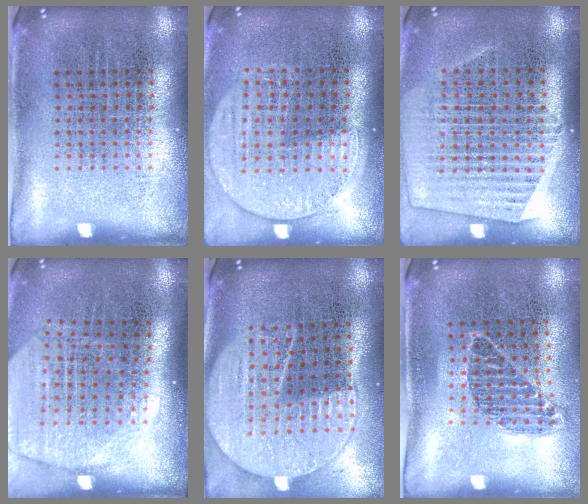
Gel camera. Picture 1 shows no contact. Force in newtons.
{"total": 1.5, "press": 1.4, "slide": 0.6}
{"total": 1.3, "press": 1.2, "slide": 0.5}
{"total": 1.9, "press": 1.6, "slide": 1.0}
{"total": 2.0, "press": 1.8, "slide": 1.0}
{"total": 0.9, "press": 0.8, "slide": 0.5}